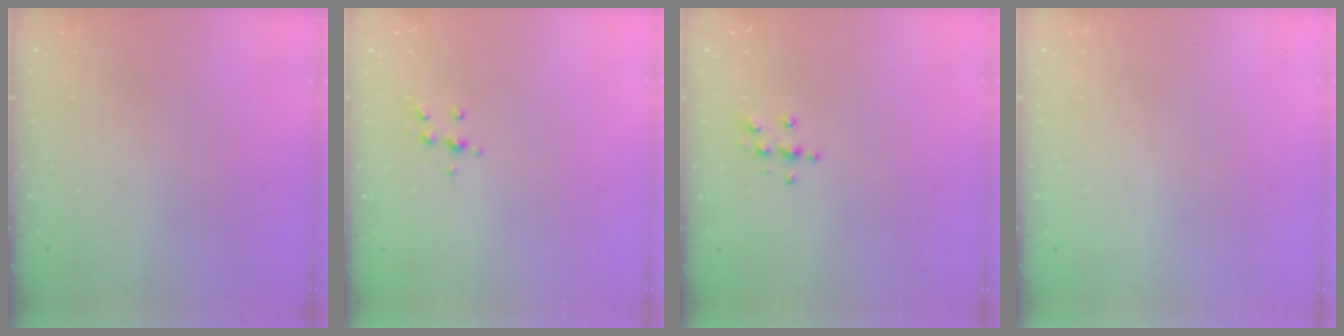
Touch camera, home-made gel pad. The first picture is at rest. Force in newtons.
{"total": 5.9, "press": 5.9, "slide": 0.7}
{"total": 4.8, "press": 4.7, "slide": 0.6}
{"total": 0.0}